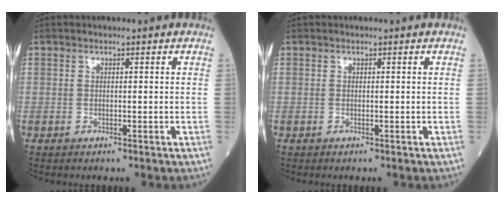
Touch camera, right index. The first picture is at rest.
{"total": 0.0}